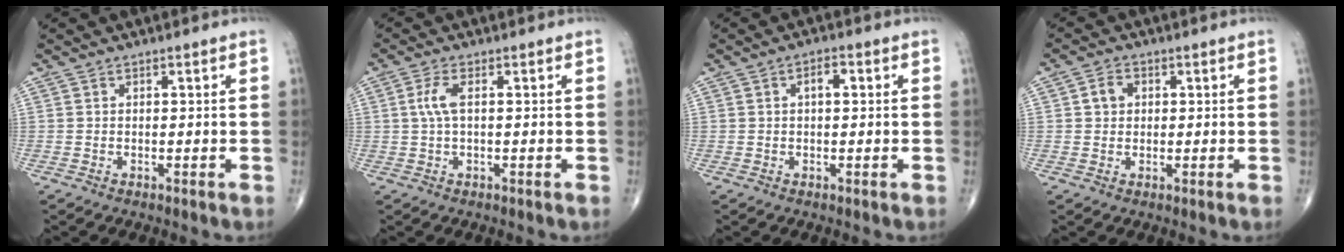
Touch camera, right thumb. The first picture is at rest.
{"total": 3.4, "force": [0.4, 1.1, 3.2], "torque": [-0.085, 0.007, 0.007]}
{"total": 2.6, "force": [0.5, 1.2, 2.2], "torque": [-0.034, 0.007, 0.005]}
{"total": 3.1, "force": [0.6, 2.6, 1.7], "torque": [-0.019, 0.005, 0.008]}